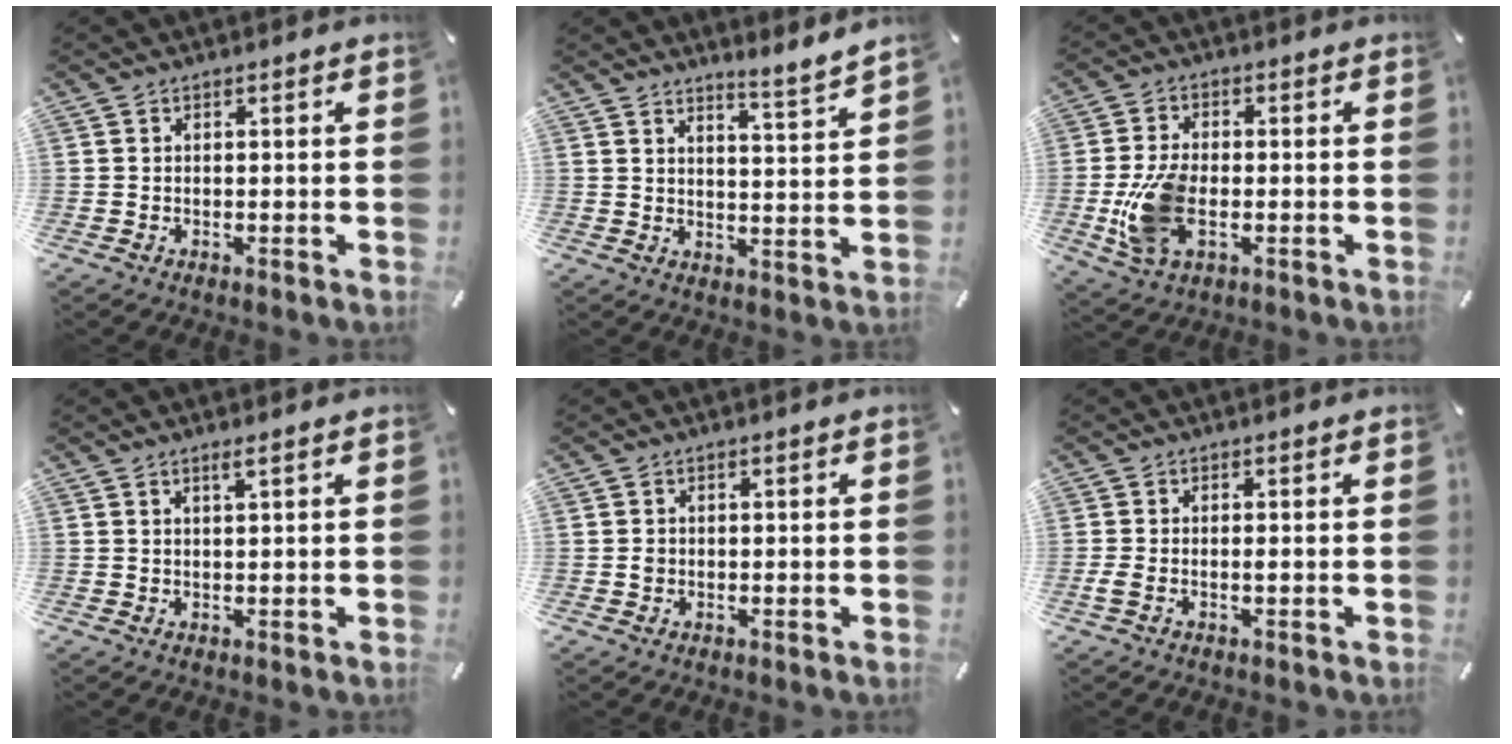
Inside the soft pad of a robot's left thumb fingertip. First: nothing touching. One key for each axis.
{"total": 4.9, "fx": 4.7, "fy": -0.6, "fz": 1.0, "tx": -0.021, "ty": -0.043, "tz": 0.081}
{"total": 11.5, "fx": -2.2, "fy": 6.7, "fz": 9.1, "tx": -0.203, "ty": -0.009, "tz": -0.034}
{"total": 1.5, "fx": 1.0, "fy": 0.0, "fz": 1.2, "tx": -0.024, "ty": -0.002, "tz": 0.018}
{"total": 0.9, "fx": 0.0, "fy": 0.8, "fz": 0.3, "tx": -0.006, "ty": 0.004, "tz": -0.001}
{"total": 1.4, "fx": -0.4, "fy": 0.4, "fz": 1.3, "tx": -0.025, "ty": -0.002, "tz": -0.007}